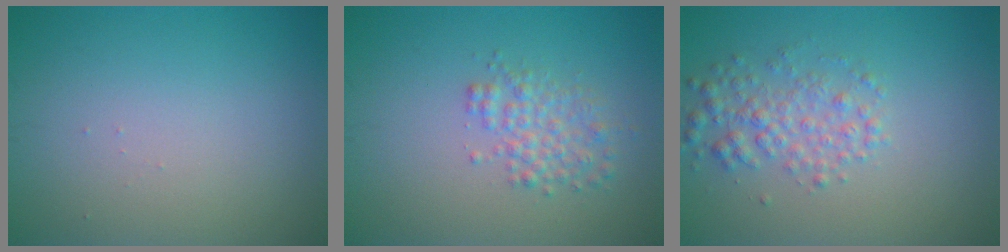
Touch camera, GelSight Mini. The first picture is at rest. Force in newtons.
{"total": 2.6, "press": 2.6, "slide": 0.1}
{"total": 2.9, "press": 2.9, "slide": 0.1}